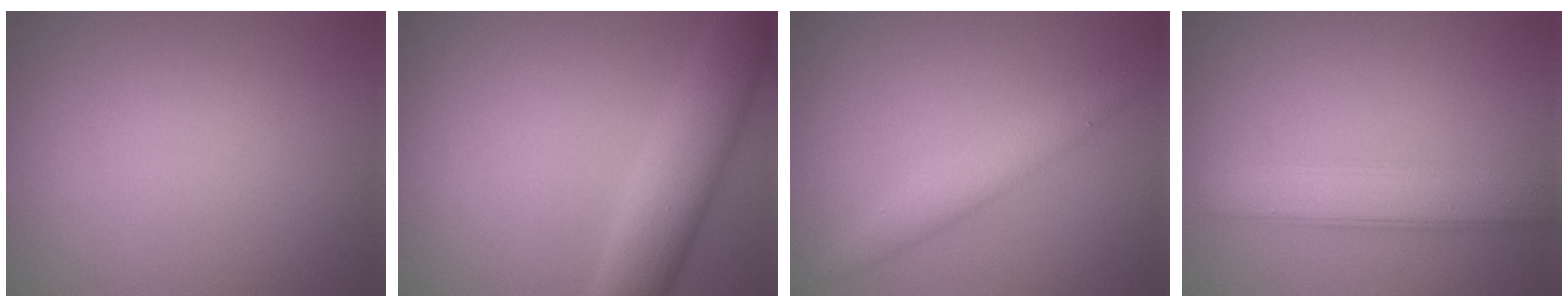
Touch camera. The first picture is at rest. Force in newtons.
{"total": 5.9, "press": 5.9, "slide": 0.3}
{"total": 3.4, "press": 3.4, "slide": 0.1}
{"total": 3.9, "press": 3.9, "slide": 0.1}